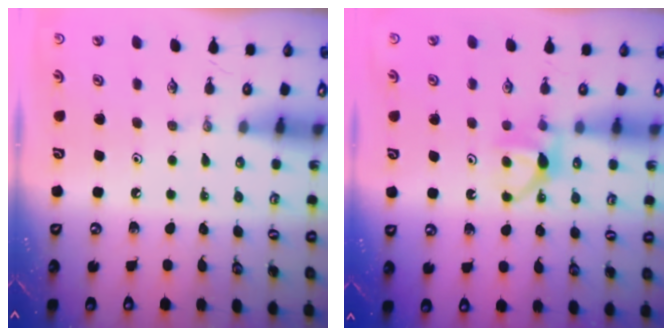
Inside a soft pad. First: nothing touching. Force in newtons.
{"total": 6.0, "press": 5.9, "slide": 0.9}